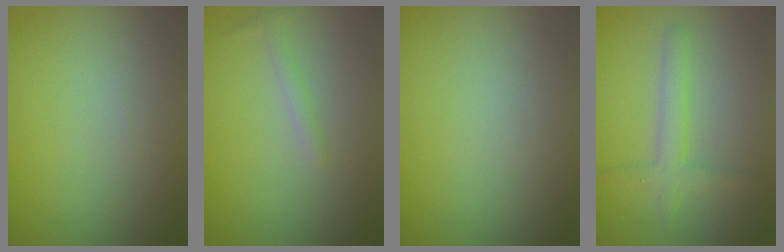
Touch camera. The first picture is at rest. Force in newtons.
{"total": 1.0, "press": 1.0, "slide": 0.0}
{"total": 0.0}
{"total": 2.3, "press": 2.3, "slide": 0.0}